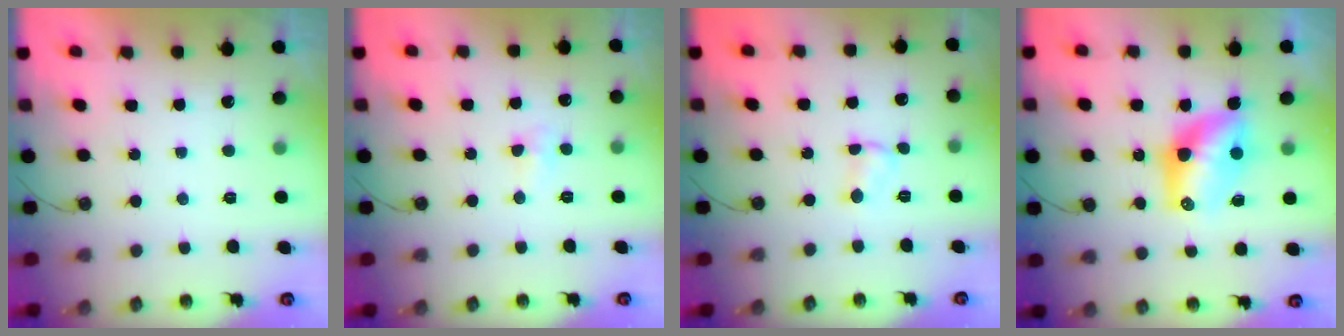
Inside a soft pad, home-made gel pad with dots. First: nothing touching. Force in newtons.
{"total": 5.4, "press": 4.4, "slide": 3.0}
{"total": 2.9, "press": 2.9, "slide": 0.5}
{"total": 10.1, "press": 10.1, "slide": 0.6}